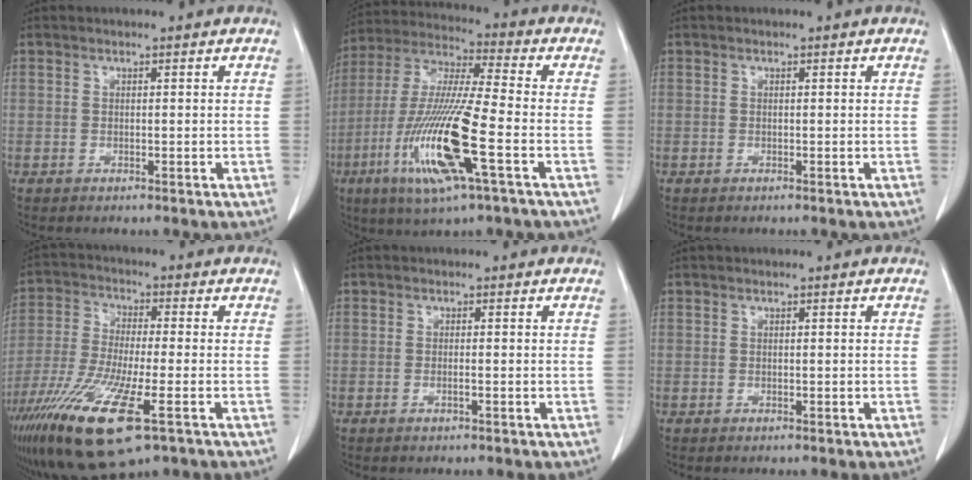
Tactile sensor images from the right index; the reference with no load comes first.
{"total": 17.2, "force": [-5.7, 0.9, 16.2], "torque": [-0.337, -0.020, -0.108]}
{"total": 0.0}
{"total": 16.9, "force": [-8.6, 2.9, 14.3], "torque": [-0.302, -0.044, -0.155]}
{"total": 0.7, "force": [-0.3, 0.0, 0.7], "torque": [-0.015, 0.000, -0.004]}
{"total": 0.0}